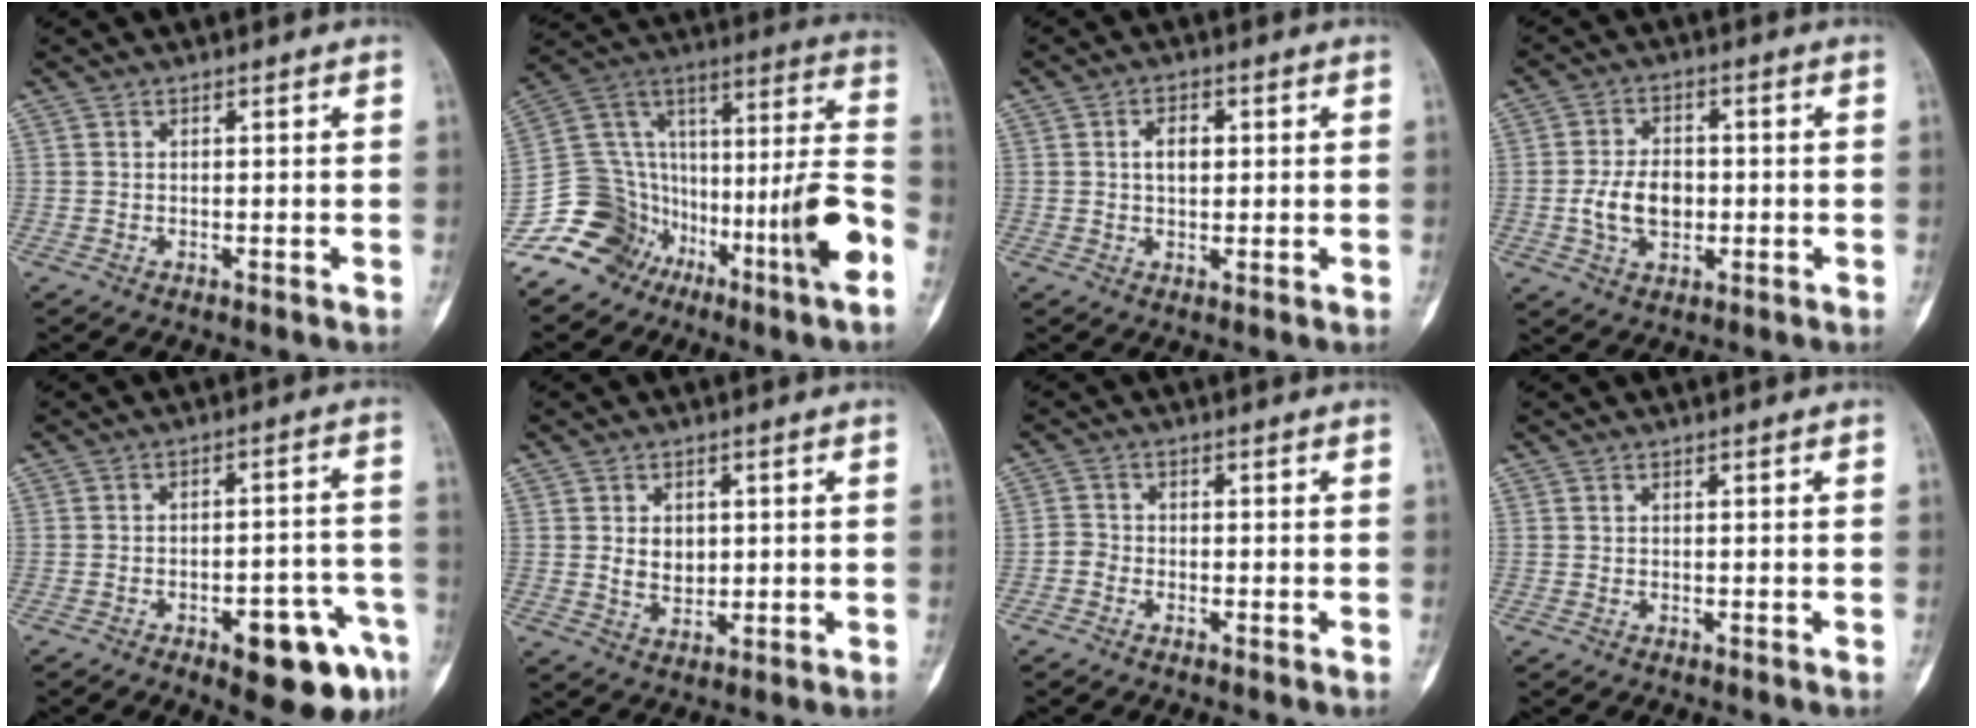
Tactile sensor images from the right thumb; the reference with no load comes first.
{"total": 16.9, "force": [-10.9, 8.1, 10.1], "torque": [-0.107, 0.149, -0.188]}
{"total": 4.1, "force": [0.8, 2.5, 3.2], "torque": [-0.042, 0.001, 0.011]}
{"total": 8.3, "force": [-1.1, 5.5, 6.0], "torque": [-0.098, 0.008, -0.019]}
{"total": 13.6, "force": [-6.7, 4.7, 10.8], "torque": [-0.108, 0.041, -0.080]}
{"total": 4.9, "force": [0.8, 3.6, 3.2], "torque": [-0.031, -0.008, 0.020]}
{"total": 1.7, "force": [-0.9, 1.4, 0.4], "torque": [-0.002, 0.007, -0.028]}
{"total": 0.0}